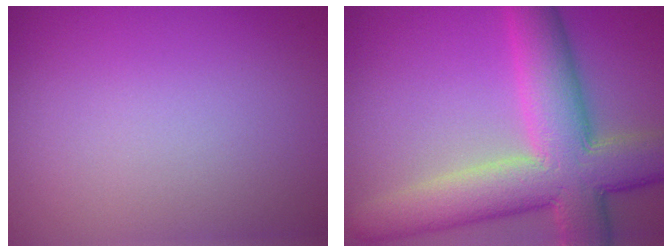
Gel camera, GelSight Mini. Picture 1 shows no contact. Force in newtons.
{"total": 10.8, "press": 10.8, "slide": 0.6}